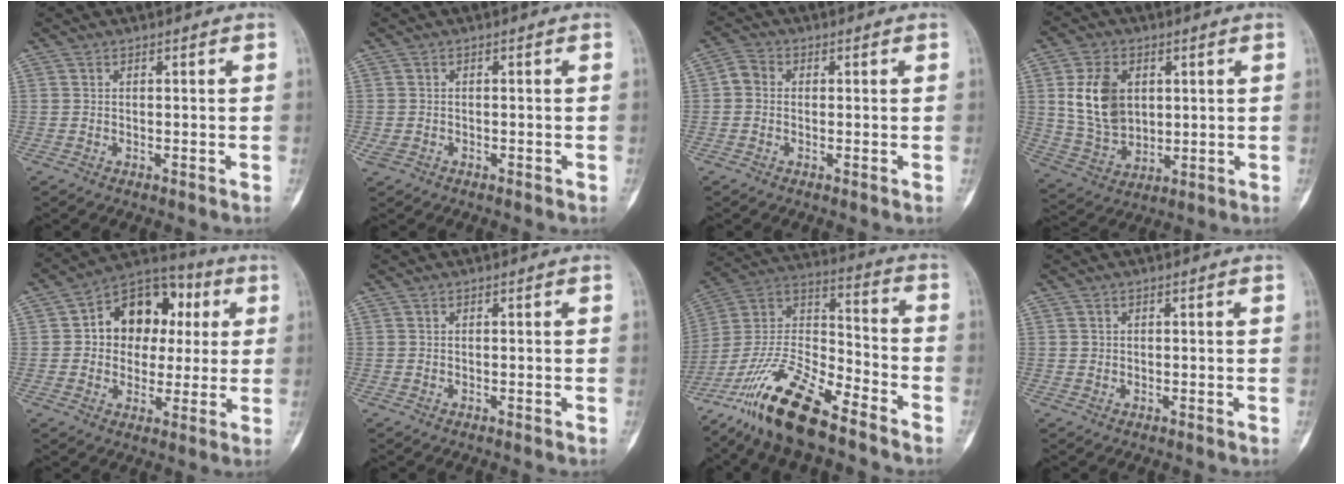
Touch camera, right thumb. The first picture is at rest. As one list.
[{"total": 1.6, "force": [-0.7, 1.2, 0.7], "torque": [-0.017, 0.005, -0.011]}, {"total": 2.8, "force": [-0.1, 2.3, 1.5], "torque": [-0.016, 0.008, -0.014]}, {"total": 12.5, "force": [2.8, 8.9, 8.4], "torque": [-0.134, -0.012, 0.062]}, {"total": 15.1, "force": [2.8, 11.4, 9.5], "torque": [-0.077, 0.021, 0.033]}, {"total": 0.0}, {"total": 20.2, "force": [-14.3, 6.1, 12.9], "torque": [-0.251, 0.073, -0.266]}, {"total": 0.7, "force": [0.1, 0.6, 0.1], "torque": [0.000, 0.002, 0.004]}]